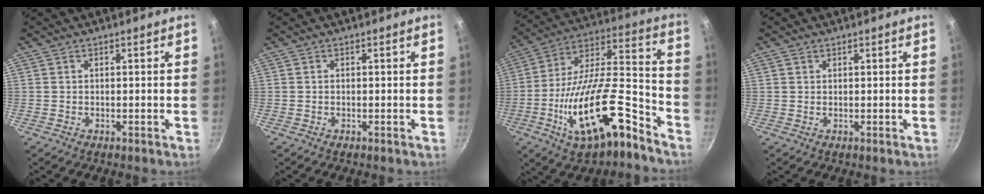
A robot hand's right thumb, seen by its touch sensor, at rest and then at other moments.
{"total": 0.0}
{"total": 22.9, "force": [-11.4, 8.1, 18.1], "torque": [-0.286, 0.064, -0.197]}
{"total": 0.6, "force": [0.5, 0.4, 0.2], "torque": [-0.002, -0.001, 0.007]}